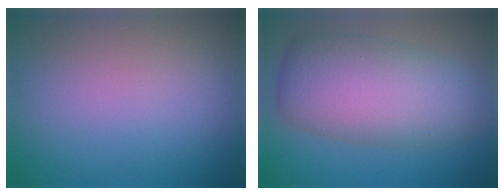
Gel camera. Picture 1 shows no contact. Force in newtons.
{"total": 8.7, "press": 8.7, "slide": 0.4}